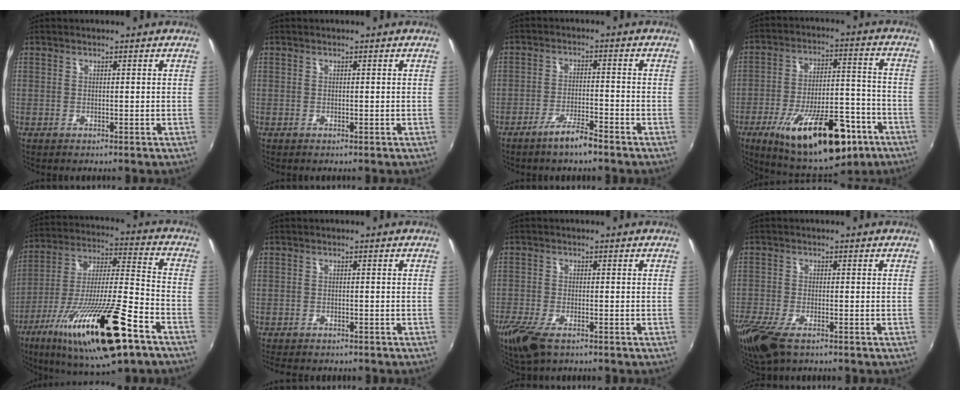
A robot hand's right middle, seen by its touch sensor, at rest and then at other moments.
{"total": 0.0}
{"total": 5.1, "force": [-4.0, 0.6, 3.1], "torque": [-0.073, -0.002, -0.072]}
{"total": 23.1, "force": [-12.9, 9.0, 16.9], "torque": [-0.277, -0.015, -0.180]}
{"total": 25.9, "force": [-14.0, 5.2, 21.2], "torque": [-0.377, -0.051, -0.240]}
{"total": 4.5, "force": [-3.8, 1.5, 1.7], "torque": [-0.043, -0.018, -0.058]}
{"total": 7.8, "force": [-5.1, 2.8, 5.1], "torque": [-0.128, -0.030, -0.100]}
{"total": 10.7, "force": [-7.0, 4.0, 7.0], "torque": [-0.170, -0.045, -0.135]}